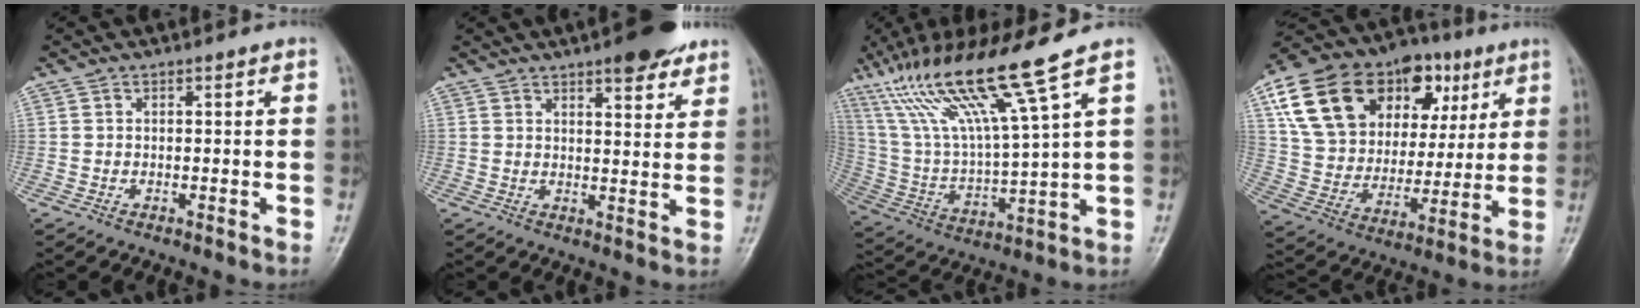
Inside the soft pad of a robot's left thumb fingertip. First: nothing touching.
{"total": 8.3, "force": [5.6, 2.6, 5.6], "torque": [-0.054, -0.029, 0.074]}
{"total": 19.1, "force": [11.9, 0.8, 14.9], "torque": [-0.282, -0.047, 0.227]}
{"total": 27.4, "force": [11.4, 17.6, 17.6], "torque": [-0.267, 0.018, 0.196]}